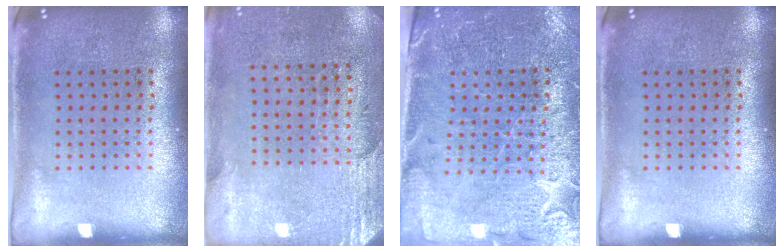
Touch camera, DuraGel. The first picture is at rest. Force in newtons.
{"total": 2.7, "press": 2.3, "slide": 1.4}
{"total": 3.3, "press": 3.2, "slide": 0.9}
{"total": 0.0}